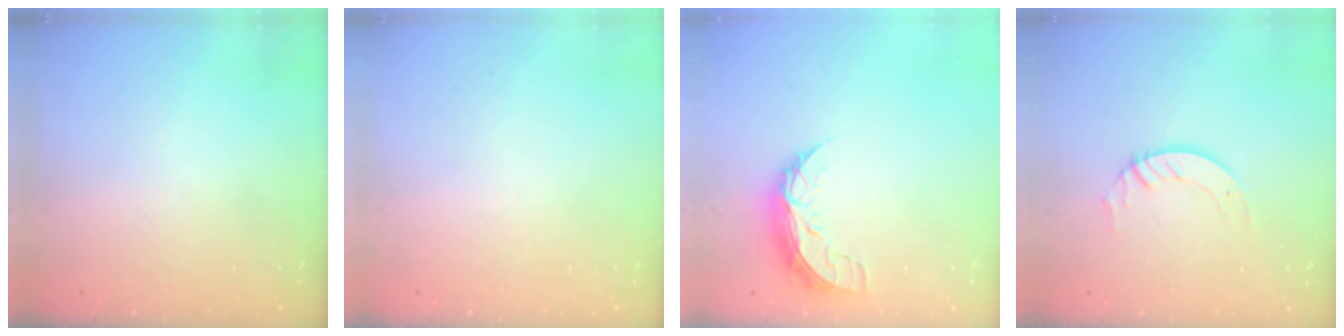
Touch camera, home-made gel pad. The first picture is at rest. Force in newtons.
{"total": 0.0}
{"total": 7.9, "press": 7.9, "slide": 0.6}
{"total": 2.8, "press": 2.8, "slide": 0.2}